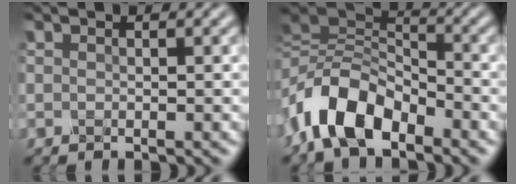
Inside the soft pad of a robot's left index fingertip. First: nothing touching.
{"total": 8.0, "force": [-4.0, 4.3, 5.4], "torque": [-0.100, 0.010, -0.089]}